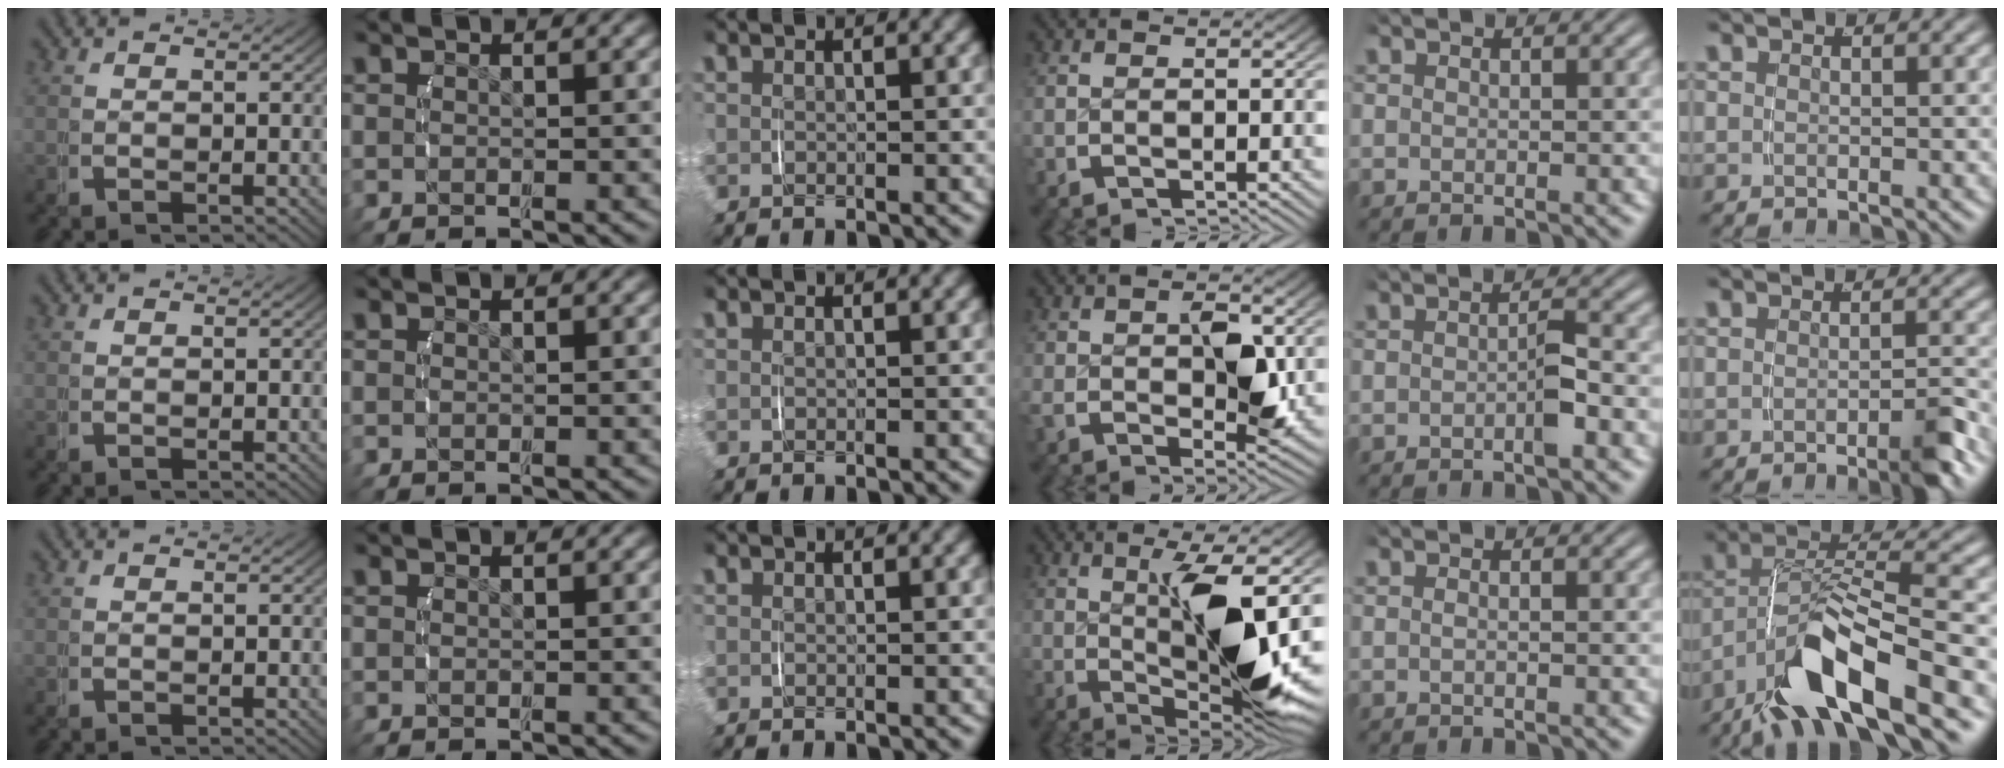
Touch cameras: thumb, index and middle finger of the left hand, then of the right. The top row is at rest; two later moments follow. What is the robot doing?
{"motion": "lift_and_place", "object": "jar lid"}